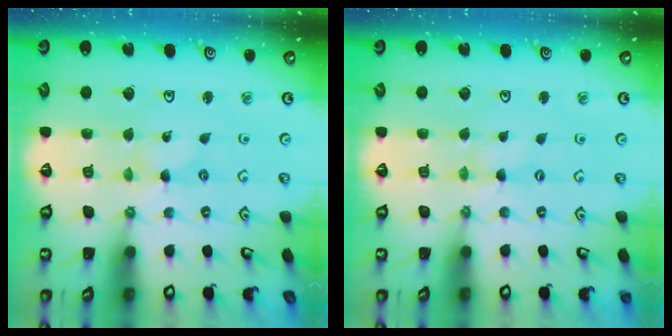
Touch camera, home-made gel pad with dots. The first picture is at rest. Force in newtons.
{"total": 0.0}